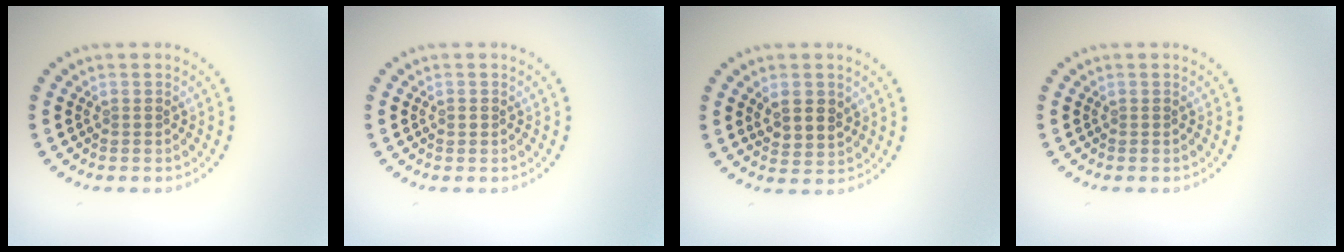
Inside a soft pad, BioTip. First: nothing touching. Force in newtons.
{"total": 0.7, "press": 0.7, "slide": 0.1}
{"total": 2.7, "press": 2.6, "slide": 1.0}
{"total": 0.0}